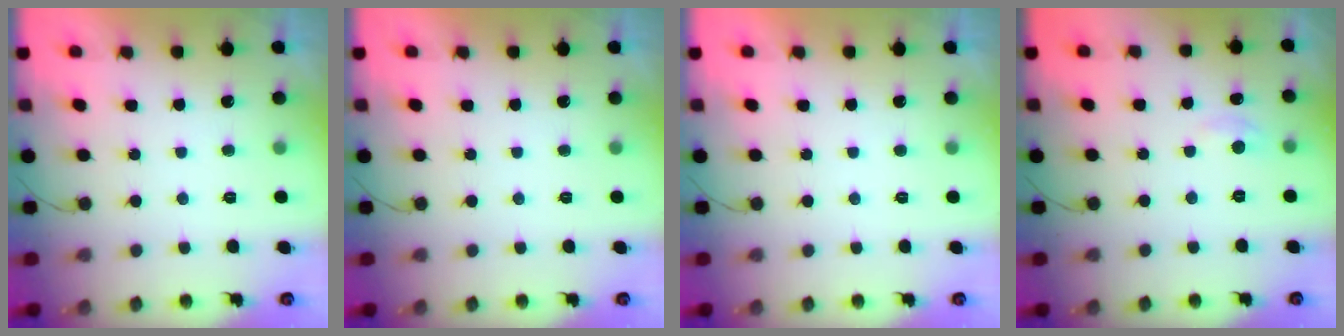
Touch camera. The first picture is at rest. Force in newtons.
{"total": 0.0}
{"total": 0.0}
{"total": 2.3, "press": 2.3, "slide": 0.3}